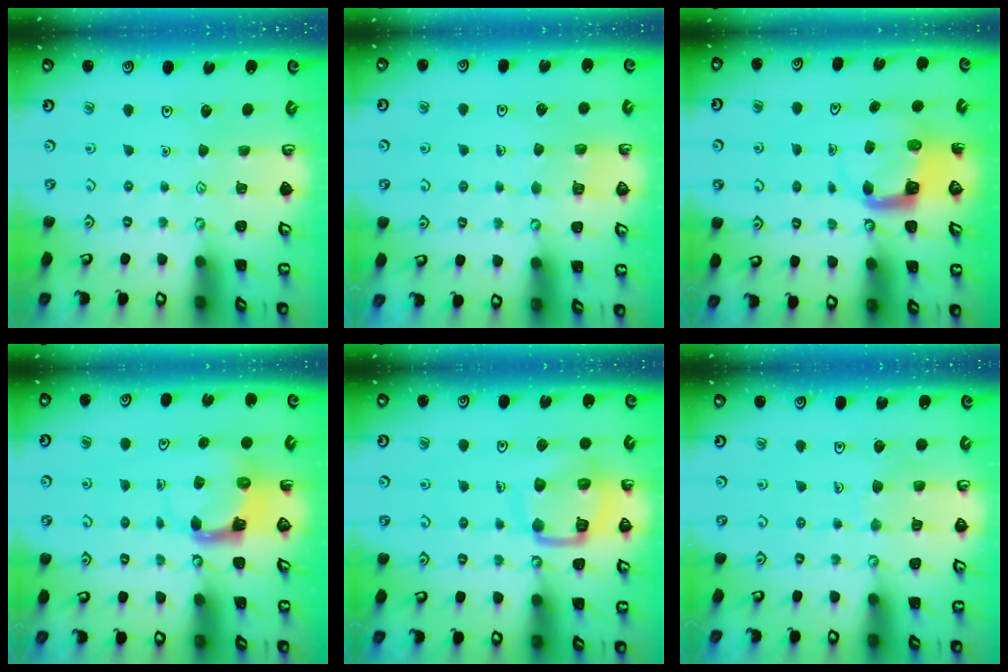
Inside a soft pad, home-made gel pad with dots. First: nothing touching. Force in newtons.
{"total": 2.7, "press": 2.7, "slide": 0.1}
{"total": 4.4, "press": 4.4, "slide": 0.3}
{"total": 3.9, "press": 3.9, "slide": 0.7}
{"total": 12.6, "press": 12.5, "slide": 1.4}
{"total": 5.6, "press": 5.5, "slide": 0.5}